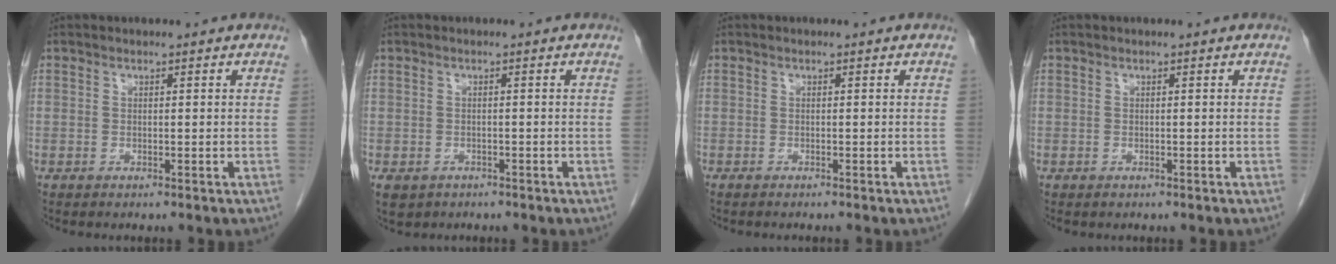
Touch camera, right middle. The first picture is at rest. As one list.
[{"total": 4.7, "force": [-2.9, 3.4, 1.4], "torque": [-0.027, -0.001, -0.040]}, {"total": 0.8, "force": [-0.7, 0.0, 0.4], "torque": [-0.004, -0.001, -0.010]}, {"total": 0.0}]